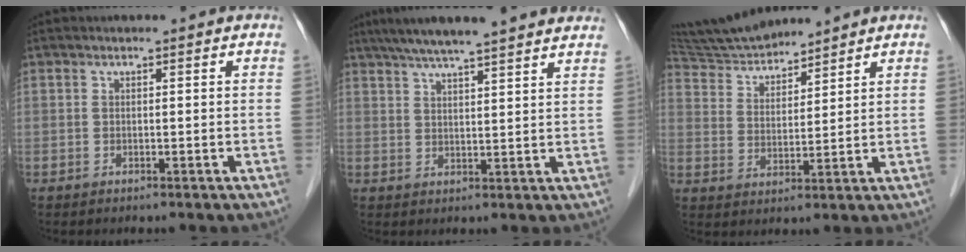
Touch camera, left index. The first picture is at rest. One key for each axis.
{"total": 15.9, "fx": 13.5, "fy": 0.7, "fz": 8.4, "tx": -0.134, "ty": 0.040, "tz": 0.180}
{"total": 9.0, "fx": 8.8, "fy": 0.8, "fz": 1.8, "tx": -0.049, "ty": 0.018, "tz": 0.175}